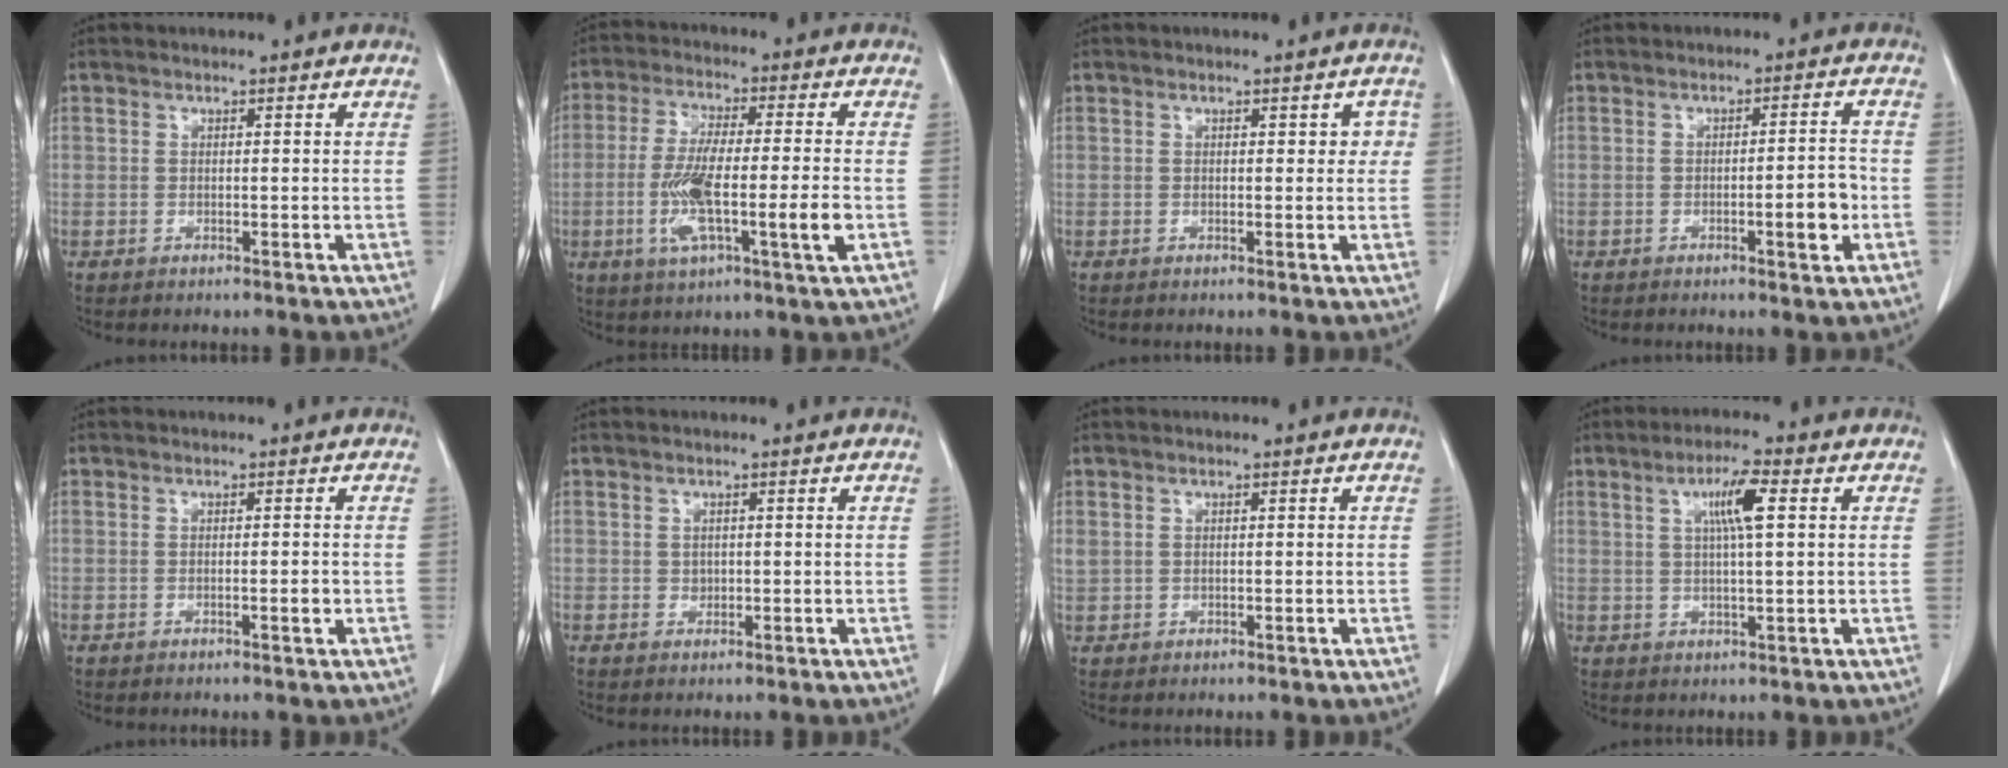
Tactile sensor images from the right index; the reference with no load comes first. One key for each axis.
{"total": 12.2, "fx": -2.7, "fy": 1.1, "fz": 11.8, "tx": -0.222, "ty": -0.009, "tz": -0.051}
{"total": 2.1, "fx": 0.4, "fy": 1.3, "fz": 1.6, "tx": -0.008, "ty": 0.014, "tz": 0.003}
{"total": 4.5, "fx": -1.4, "fy": 0.8, "fz": 4.2, "tx": -0.053, "ty": 0.003, "tz": -0.018}
{"total": 1.1, "fx": -0.3, "fy": 0.1, "fz": 1.0, "tx": -0.016, "ty": -0.001, "tz": -0.004}
{"total": 0.9, "fx": 0.1, "fy": 0.8, "fz": 0.4, "tx": -0.005, "ty": 0.001, "tz": 0.003}
{"total": 1.7, "fx": 0.6, "fy": 1.5, "fz": 0.7, "tx": -0.024, "ty": 0.015, "tz": 0.017}
{"total": 5.7, "fx": 1.8, "fy": 0.3, "fz": 5.4, "tx": -0.096, "ty": 0.005, "tz": 0.031}